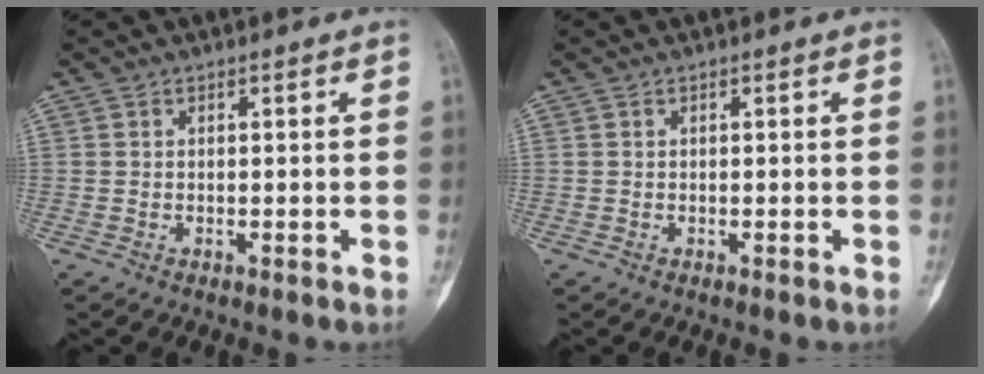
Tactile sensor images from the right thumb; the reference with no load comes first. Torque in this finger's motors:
{"motor_torque": [0.26, 0.16, 0.08, -0.06, 0.03]}